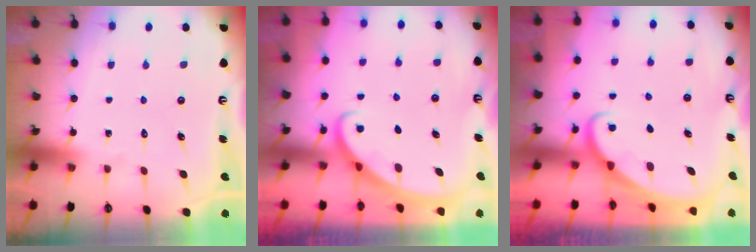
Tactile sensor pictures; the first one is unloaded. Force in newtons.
{"total": 2.7, "press": 2.7, "slide": 0.2}
{"total": 2.0, "press": 2.0, "slide": 0.2}